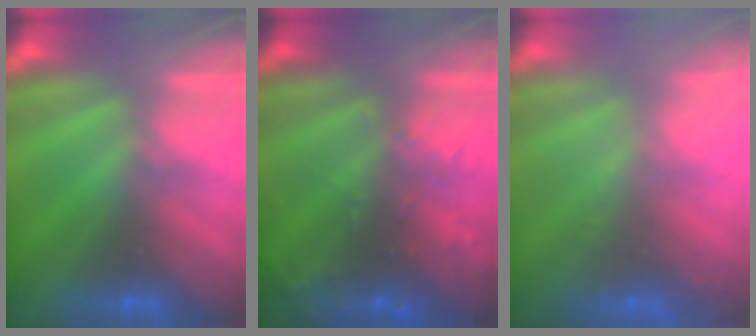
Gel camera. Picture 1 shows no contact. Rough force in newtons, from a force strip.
{"total": 7.7}
{"total": 8.7}